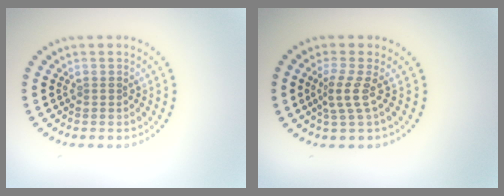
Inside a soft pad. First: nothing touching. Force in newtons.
{"total": 2.3, "press": 1.6, "slide": 1.7}